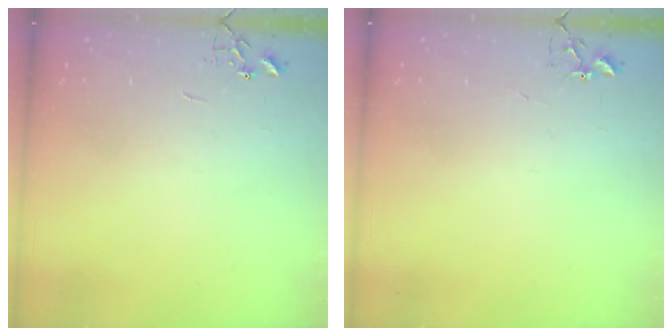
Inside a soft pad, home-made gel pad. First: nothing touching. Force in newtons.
{"total": 4.2, "press": 4.2, "slide": 0.7}